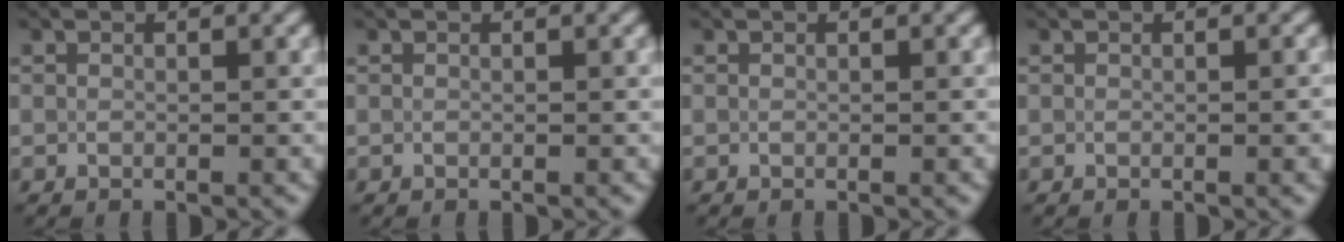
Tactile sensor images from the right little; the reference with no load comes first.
{"total": 0.0}
{"total": 0.0}
{"total": 1.2, "force": [-0.1, 0.2, 1.1], "torque": [-0.012, 0.000, -0.001]}